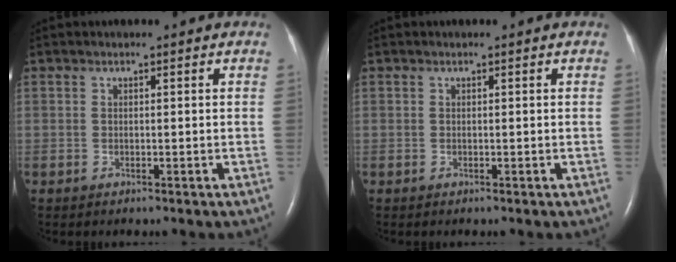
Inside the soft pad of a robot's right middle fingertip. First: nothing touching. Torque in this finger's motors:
{"motor_torque": [-0.06, 0.05, 0.00, -0.02]}